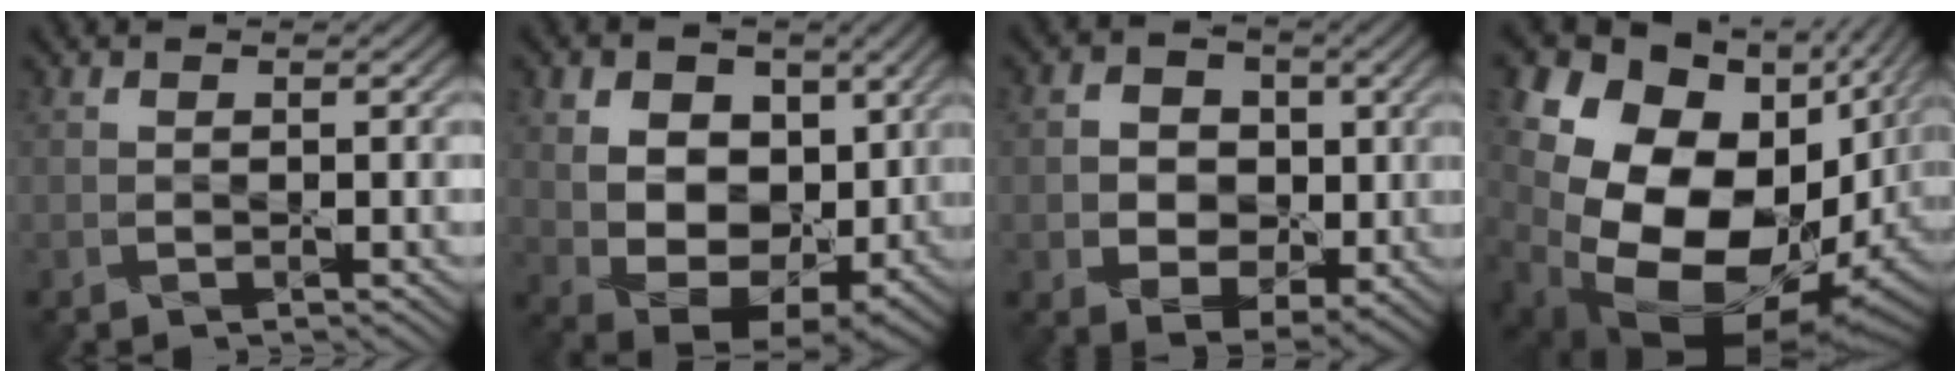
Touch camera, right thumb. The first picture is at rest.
{"total": 12.4, "force": [2.6, 8.9, 8.3], "torque": [-0.167, -0.001, 0.044]}
{"total": 6.7, "force": [0.0, 5.6, 3.8], "torque": [-0.086, -0.006, -0.002]}
{"total": 21.3, "force": [1.9, 15.3, 14.7], "torque": [-0.291, -0.034, 0.080]}